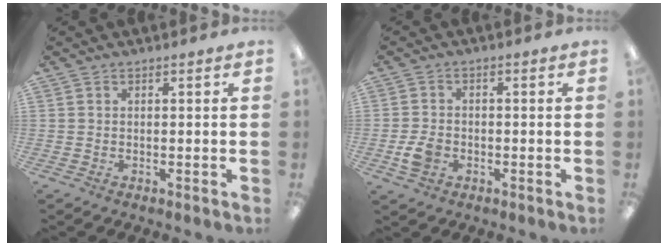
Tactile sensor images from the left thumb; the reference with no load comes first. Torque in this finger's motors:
{"motor_torque": [-0.21, 0.26, 0.33, 0.10, -0.01]}